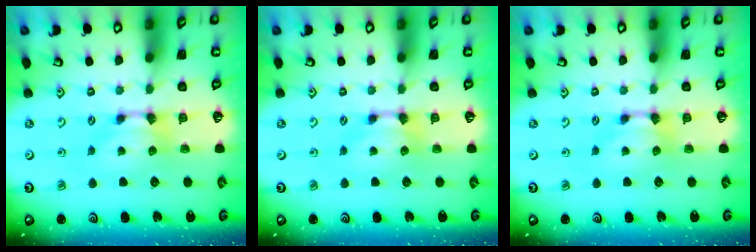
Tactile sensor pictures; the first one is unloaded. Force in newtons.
{"total": 0.0}
{"total": 0.0}